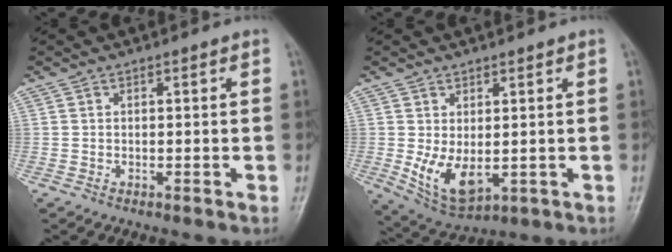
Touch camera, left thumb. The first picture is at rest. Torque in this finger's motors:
{"motor_torque": [0.42, 0.42, 0.77, -0.06, 0.15]}